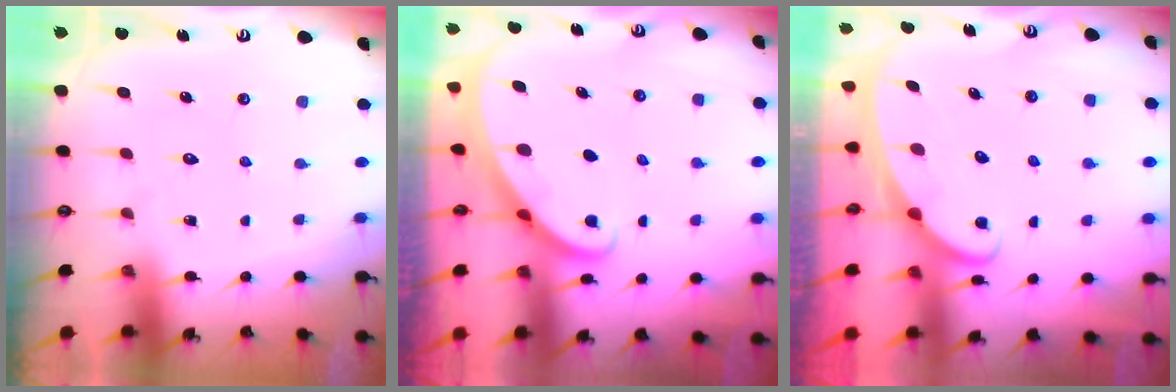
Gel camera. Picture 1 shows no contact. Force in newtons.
{"total": 1.6, "press": 1.5, "slide": 0.1}
{"total": 2.4, "press": 2.4, "slide": 0.3}